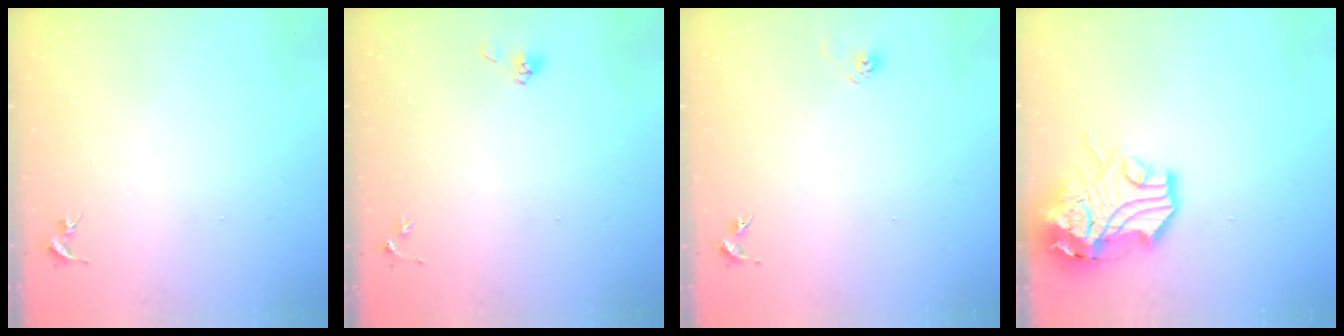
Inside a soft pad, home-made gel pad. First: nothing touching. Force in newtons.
{"total": 3.9, "press": 3.5, "slide": 1.7}
{"total": 2.8, "press": 2.6, "slide": 1.1}
{"total": 15.4, "press": 15.3, "slide": 2.0}